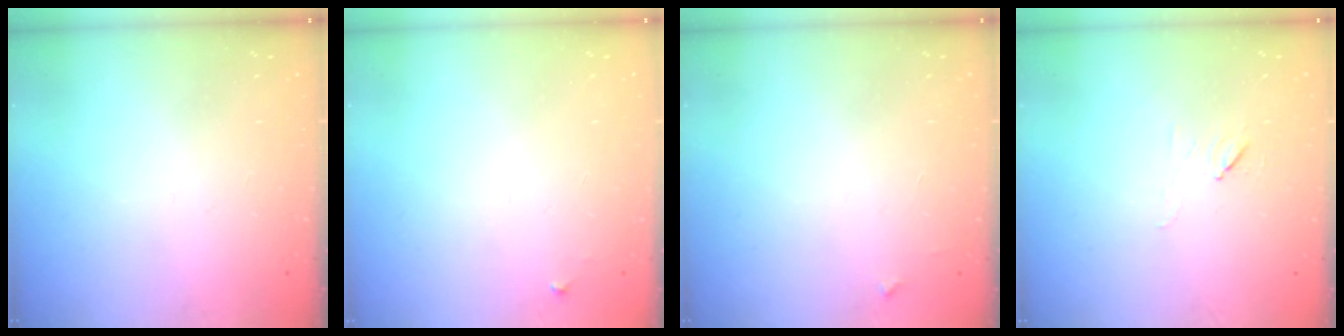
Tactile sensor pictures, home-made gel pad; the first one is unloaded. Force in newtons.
{"total": 4.2, "press": 4.1, "slide": 0.7}
{"total": 3.3, "press": 3.3, "slide": 0.4}
{"total": 5.4, "press": 5.3, "slide": 1.0}